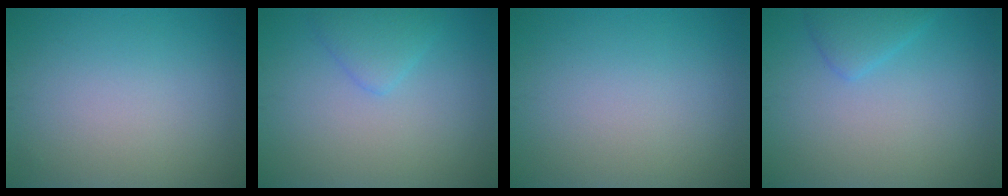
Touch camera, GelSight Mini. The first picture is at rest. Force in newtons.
{"total": 2.1, "press": 2.1, "slide": 0.2}
{"total": 0.0}
{"total": 2.0, "press": 2.0, "slide": 0.1}